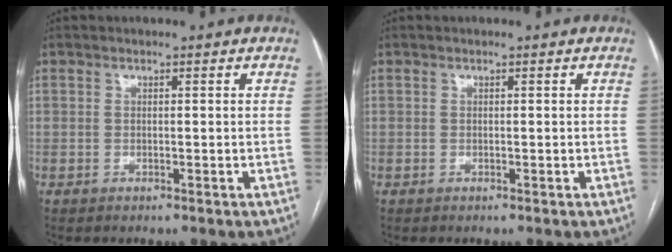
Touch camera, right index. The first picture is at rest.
{"total": 0.0}